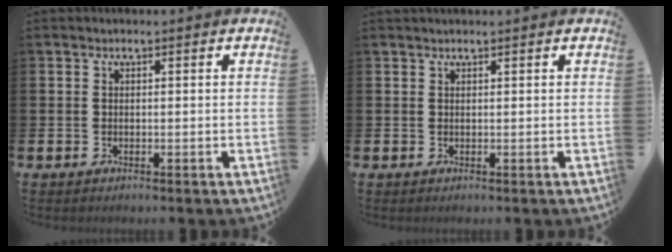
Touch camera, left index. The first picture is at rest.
{"total": 0.5, "force": [0.5, -0.1, 0.1], "torque": [0.006, -0.004, 0.007]}